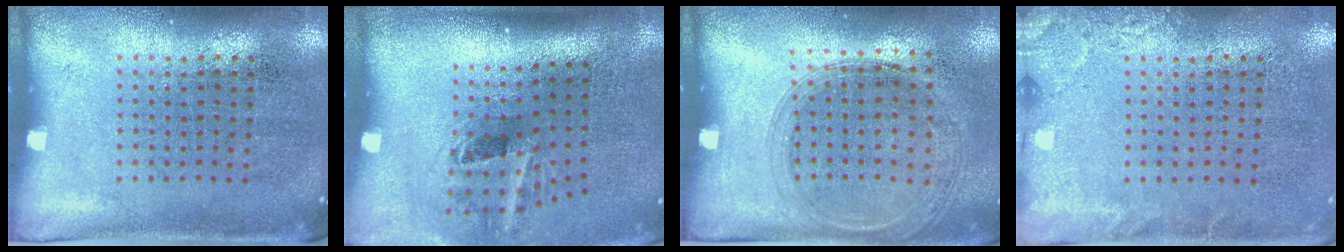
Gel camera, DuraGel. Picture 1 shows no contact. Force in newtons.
{"total": 2.2, "press": 1.3, "slide": 1.7}
{"total": 1.4, "press": 1.3, "slide": 0.5}
{"total": 2.0, "press": 2.0, "slide": 0.3}